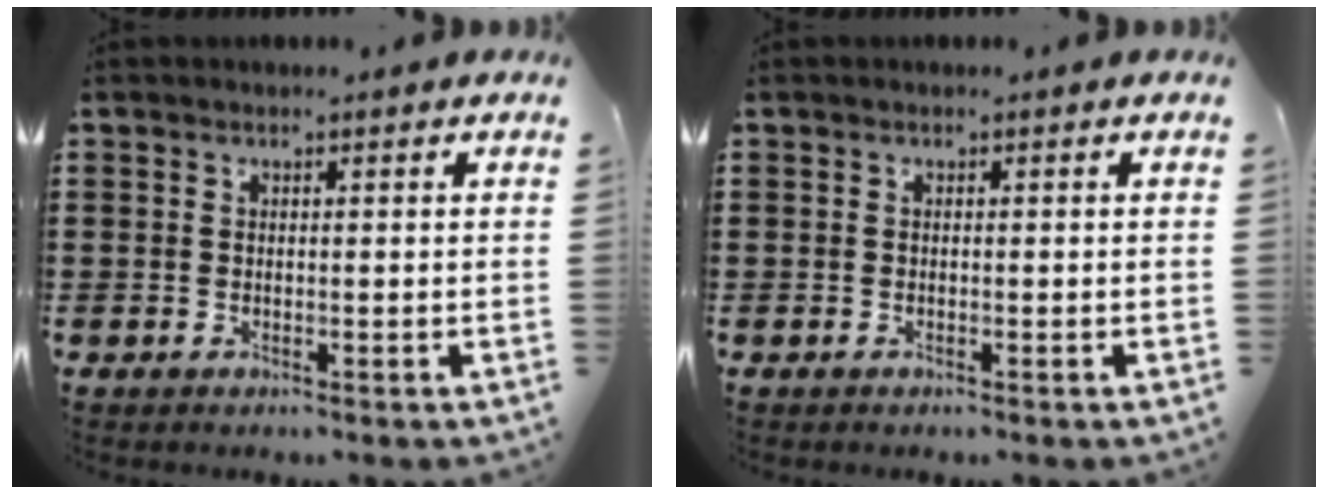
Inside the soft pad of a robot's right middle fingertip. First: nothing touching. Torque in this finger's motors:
{"motor_torque": [0.30, -0.25, 0.04, 0.01]}